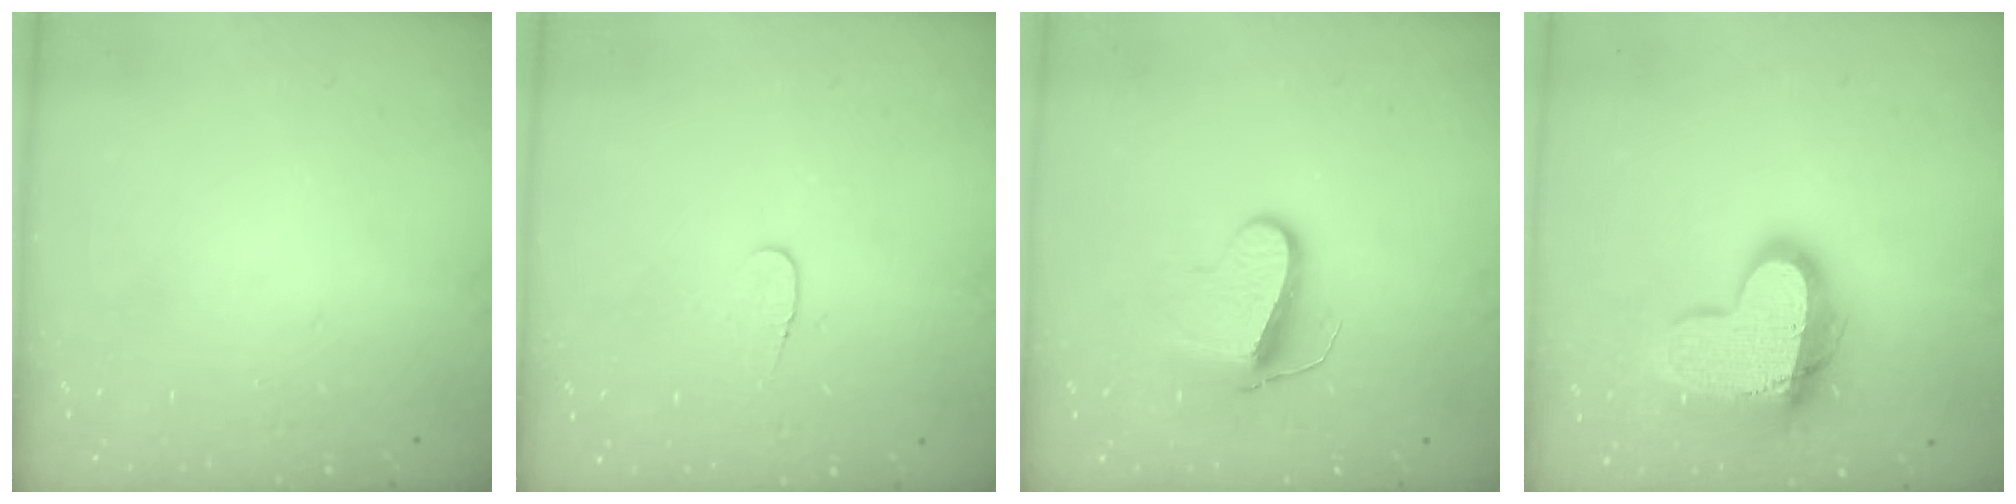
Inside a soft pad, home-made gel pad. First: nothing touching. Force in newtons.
{"total": 4.0, "press": 4.0, "slide": 0.4}
{"total": 10.3, "press": 10.2, "slide": 0.9}
{"total": 16.2, "press": 16.2, "slide": 1.4}